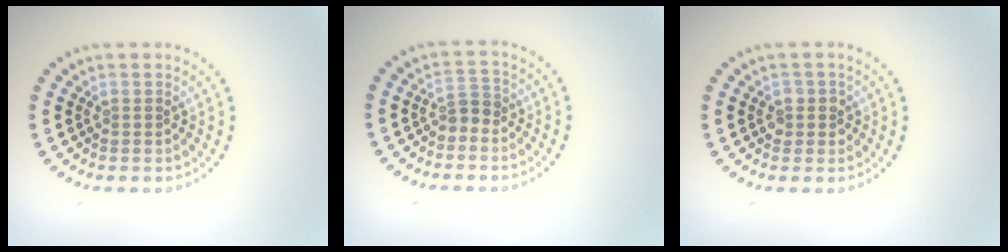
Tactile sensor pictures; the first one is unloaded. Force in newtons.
{"total": 1.3, "press": 1.0, "slide": 0.8}
{"total": 1.4, "press": 1.3, "slide": 0.6}